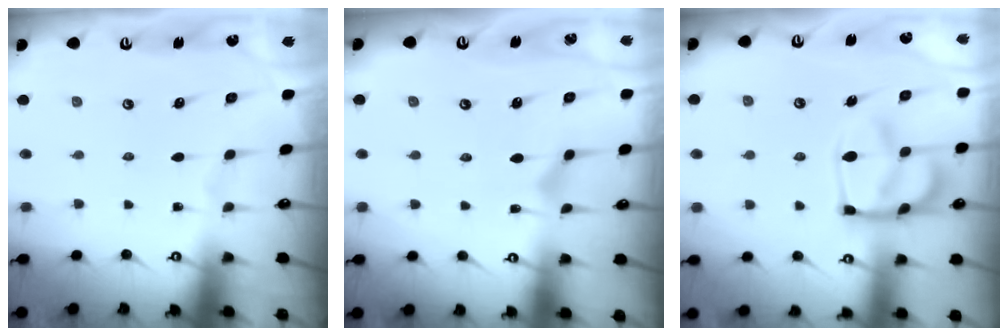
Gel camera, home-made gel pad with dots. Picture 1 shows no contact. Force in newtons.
{"total": 3.9, "press": 3.9, "slide": 0.6}
{"total": 8.7, "press": 8.6, "slide": 1.3}